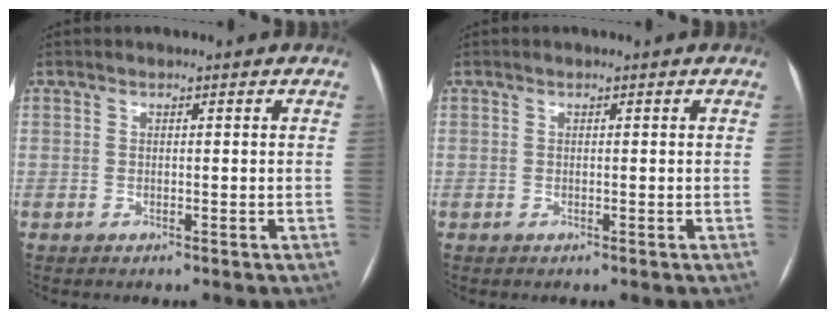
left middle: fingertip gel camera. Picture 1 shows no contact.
{"total": 0.0}